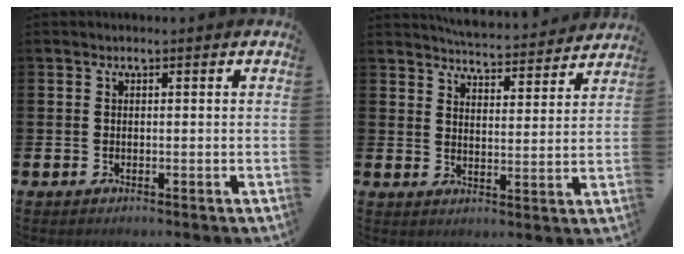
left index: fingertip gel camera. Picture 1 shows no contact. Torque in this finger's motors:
{"motor_torque": [0.39, -1.04, -0.01, 0.01]}